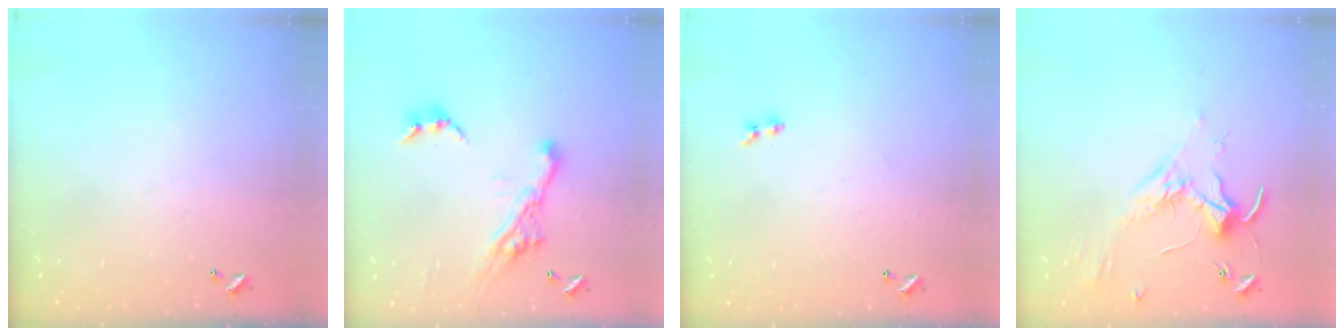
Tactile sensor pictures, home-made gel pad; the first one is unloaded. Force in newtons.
{"total": 11.2, "press": 11.1, "slide": 1.5}
{"total": 1.1, "press": 0.9, "slide": 0.6}
{"total": 1.8, "press": 1.8, "slide": 0.4}